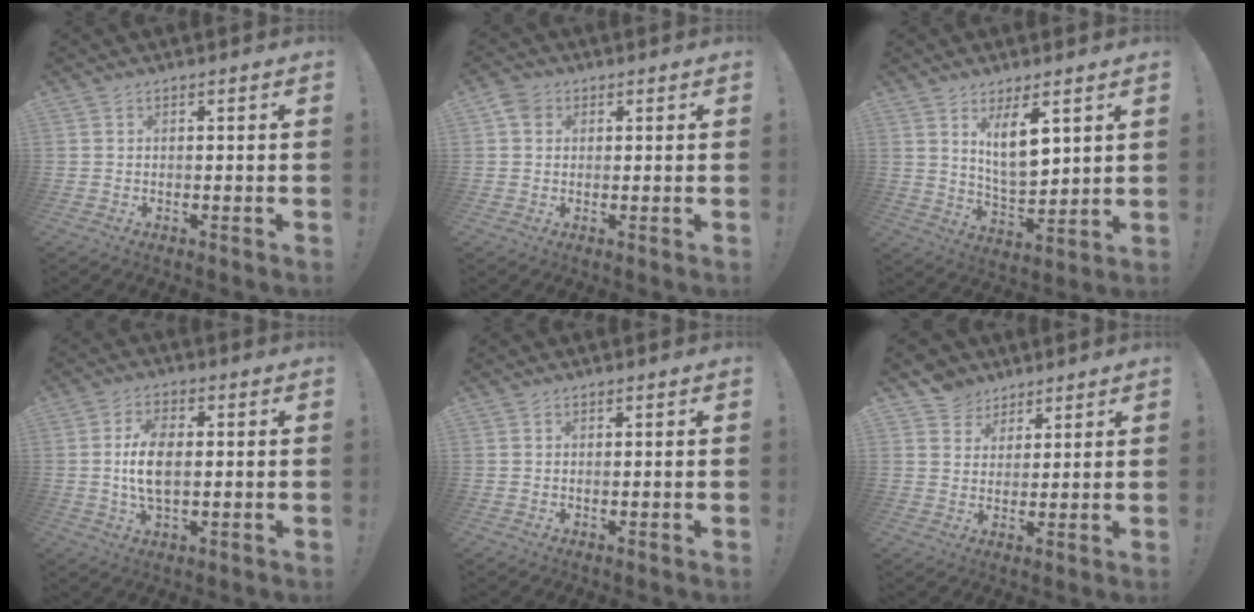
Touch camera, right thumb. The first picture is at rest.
{"total": 4.1, "force": [1.4, 3.4, 1.9], "torque": [-0.025, 0.004, 0.027]}
{"total": 10.6, "force": [5.1, 4.3, 8.2], "torque": [-0.140, -0.034, 0.089]}
{"total": 9.3, "force": [0.4, 4.8, 8.0], "torque": [-0.147, -0.008, 0.002]}
{"total": 0.9, "force": [0.5, 0.7, 0.0], "torque": [0.004, 0.000, 0.010]}
{"total": 6.0, "force": [3.8, 4.5, 0.2], "torque": [-0.013, -0.029, 0.078]}